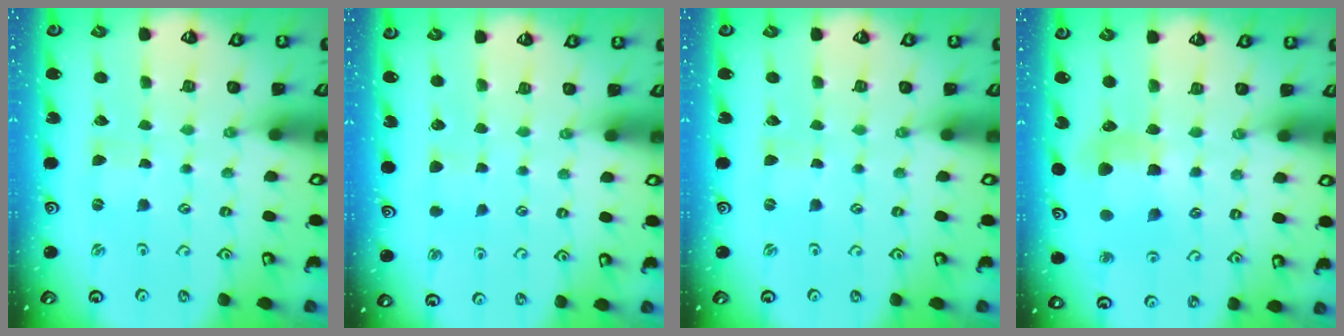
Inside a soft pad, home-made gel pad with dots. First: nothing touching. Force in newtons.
{"total": 3.6, "press": 3.6, "slide": 0.5}
{"total": 0.0}
{"total": 6.6, "press": 6.6, "slide": 0.6}